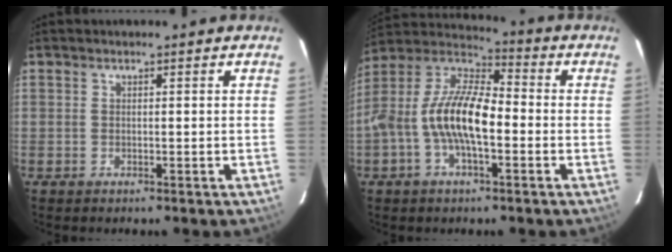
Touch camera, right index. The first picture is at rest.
{"total": 14.1, "force": [-2.7, 5.6, 12.6], "torque": [-0.246, 0.010, -0.060]}